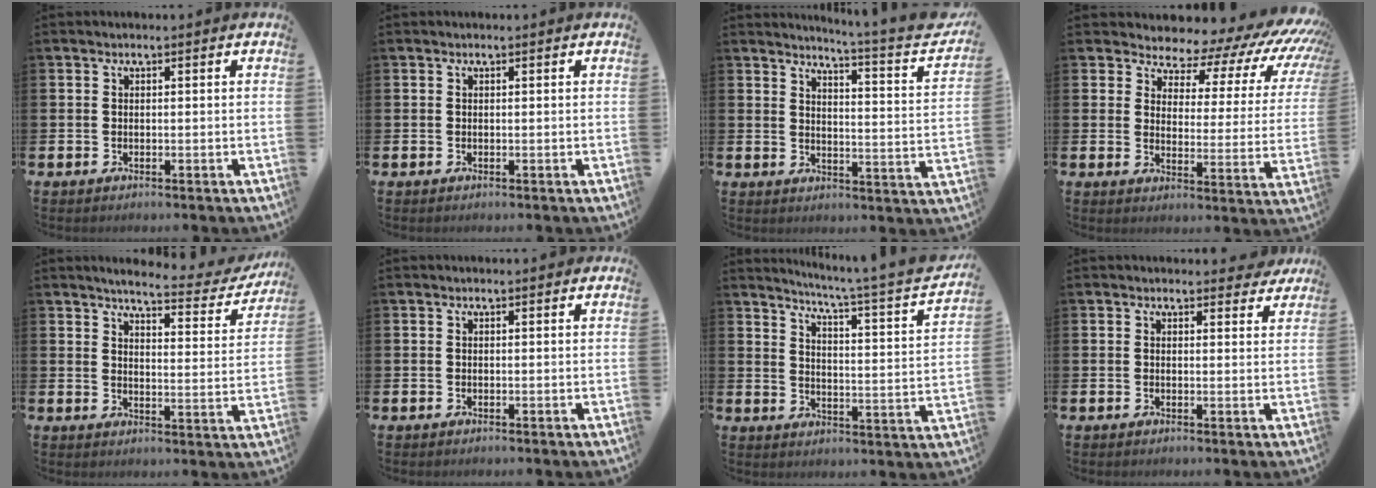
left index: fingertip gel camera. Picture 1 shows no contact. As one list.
[{"total": 0.0}, {"total": 4.9, "force": [4.2, -0.7, 2.4], "torque": [-0.042, -0.050, 0.058]}, {"total": 5.6, "force": [4.6, 2.9, 1.5], "torque": [-0.033, -0.055, 0.067]}, {"total": 4.7, "force": [4.4, 0.5, 1.7], "torque": [-0.039, -0.032, 0.068]}, {"total": 0.0}, {"total": 4.5, "force": [3.6, -0.8, 2.6], "torque": [-0.054, -0.048, 0.046]}, {"total": 2.1, "force": [1.9, 0.7, 0.2], "torque": [0.009, -0.010, 0.032]}]